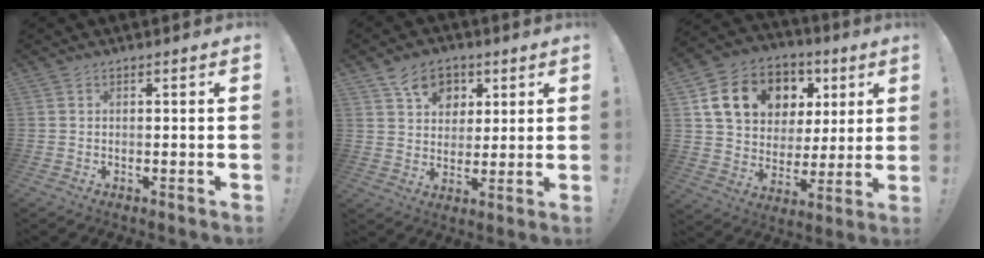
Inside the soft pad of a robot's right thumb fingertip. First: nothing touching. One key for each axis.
{"total": 10.8, "fx": 5.1, "fy": 8.4, "fz": 4.4, "tx": -0.060, "ty": -0.023, "tz": 0.100}
{"total": 17.3, "fx": 7.6, "fy": 13.1, "fz": 8.3, "tx": -0.134, "ty": -0.021, "tz": 0.163}